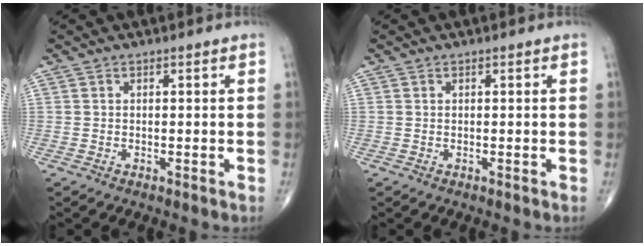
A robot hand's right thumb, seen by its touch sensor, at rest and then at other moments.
{"total": 0.0}